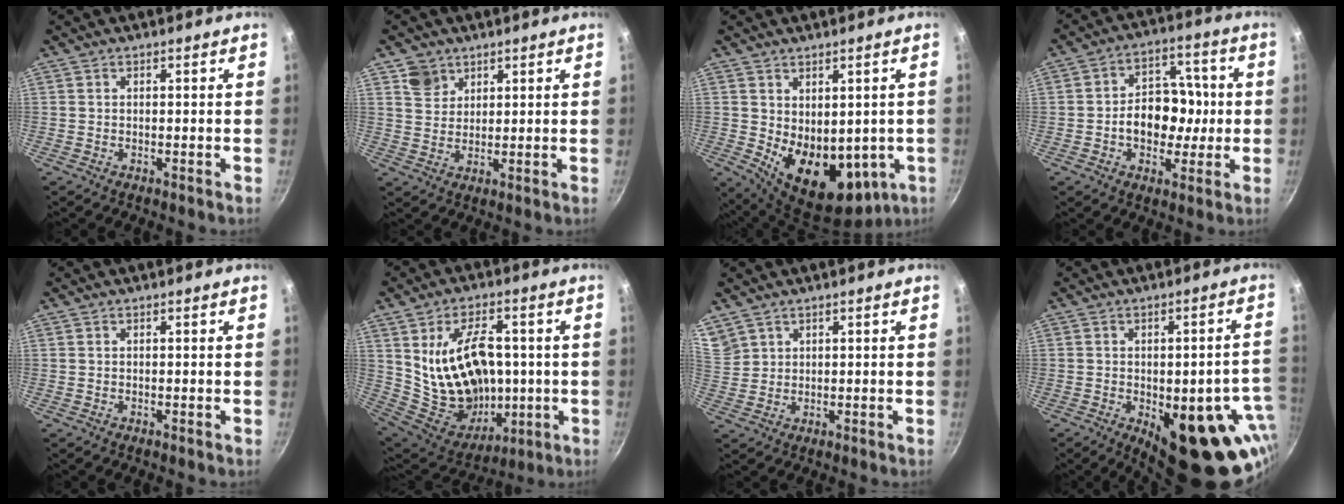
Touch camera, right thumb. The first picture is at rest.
{"total": 4.8, "force": [2.9, 3.7, 1.2], "torque": [0.002, -0.005, 0.055]}
{"total": 14.9, "force": [-0.6, 9.9, 11.1], "torque": [-0.144, -0.032, 0.025]}
{"total": 12.2, "force": [-1.1, 9.1, 8.0], "torque": [-0.074, 0.020, -0.027]}
{"total": 0.0}
{"total": 21.0, "force": [1.9, 14.1, 15.4], "torque": [-0.229, -0.012, 0.062]}
{"total": 6.8, "force": [4.6, 4.7, 1.8], "torque": [-0.025, 0.007, 0.105]}
{"total": 21.0, "force": [-6.9, 8.8, 17.8], "torque": [-0.162, 0.005, -0.077]}